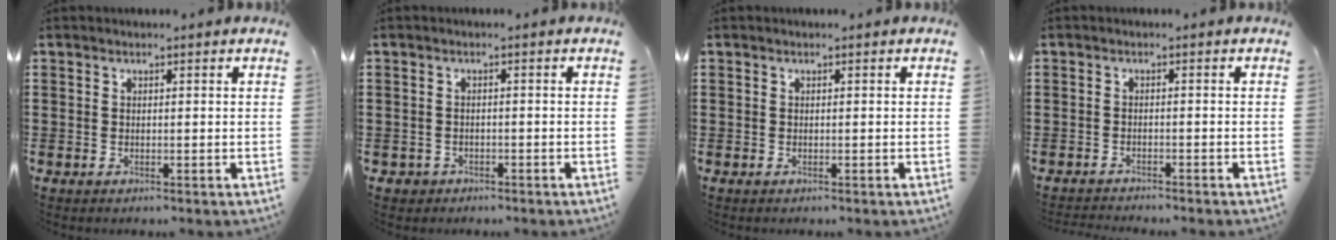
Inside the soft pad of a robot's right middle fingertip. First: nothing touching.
{"total": 0.9, "force": [-0.8, 0.5, 0.0], "torque": [-0.004, 0.001, -0.019]}
{"total": 0.0}
{"total": 1.4, "force": [-1.4, -0.1, 0.1], "torque": [-0.006, -0.001, -0.027]}